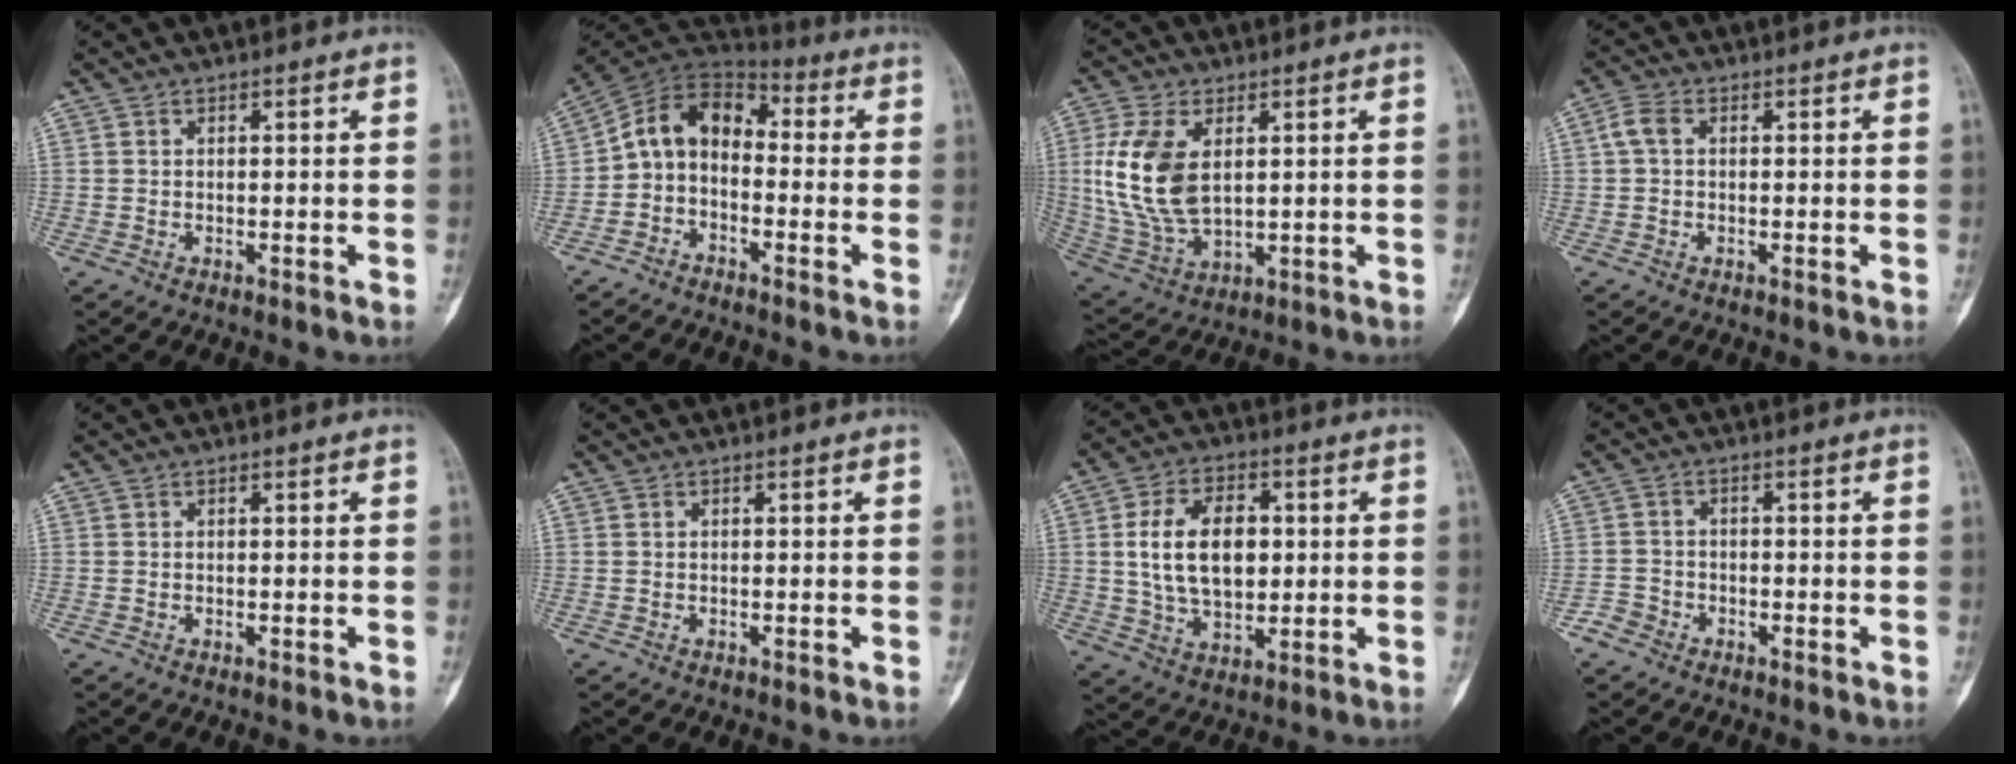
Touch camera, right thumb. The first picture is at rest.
{"total": 10.2, "force": [-1.6, 7.2, 7.0], "torque": [-0.107, 0.061, -0.047]}
{"total": 14.3, "force": [2.4, 8.2, 11.4], "torque": [-0.235, -0.010, 0.058]}
{"total": 2.8, "force": [0.4, 1.8, 2.2], "torque": [-0.046, 0.008, 0.000]}
{"total": 0.0}
{"total": 0.0}
{"total": 13.6, "force": [1.6, 8.4, 10.5], "torque": [-0.161, 0.001, 0.031]}
{"total": 2.7, "force": [-1.9, 2.0, 0.2], "torque": [0.000, 0.012, -0.042]}